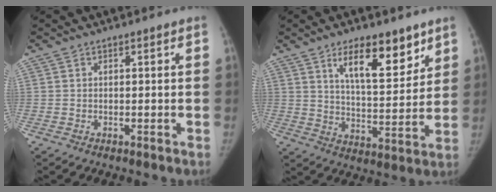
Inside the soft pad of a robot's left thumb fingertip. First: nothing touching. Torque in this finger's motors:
{"motor_torque": [0.21, 0.13, 0.13, 0.08, 0.05]}